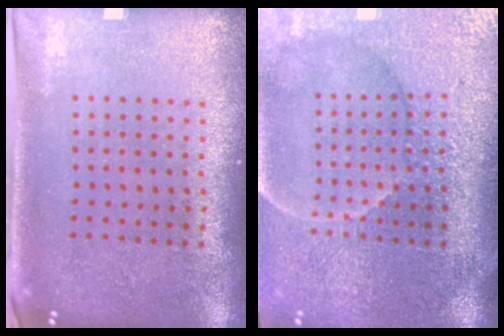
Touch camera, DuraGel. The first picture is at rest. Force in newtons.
{"total": 4.3, "press": 3.9, "slide": 1.9}